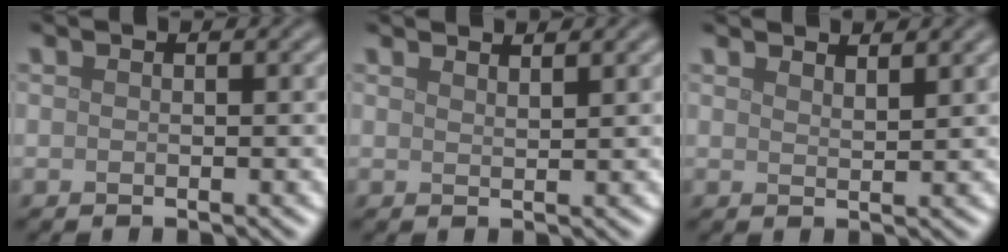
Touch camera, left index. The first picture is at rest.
{"total": 1.9, "force": [1.8, 0.4, 0.7], "torque": [-0.001, 0.006, 0.016]}
{"total": 2.2, "force": [2.0, 0.4, 0.8], "torque": [-0.006, 0.004, 0.029]}